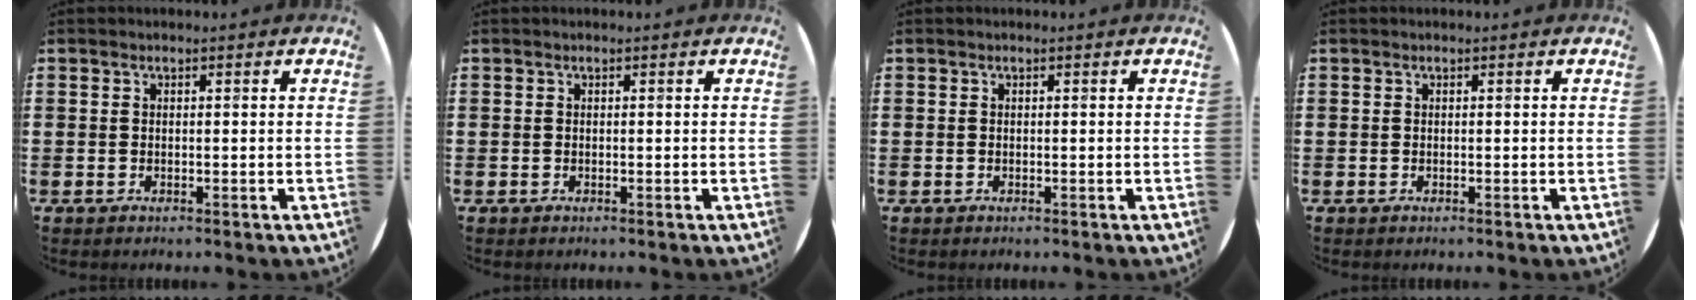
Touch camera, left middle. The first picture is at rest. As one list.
[{"total": 0.0}, {"total": 0.0}, {"total": 0.0}]